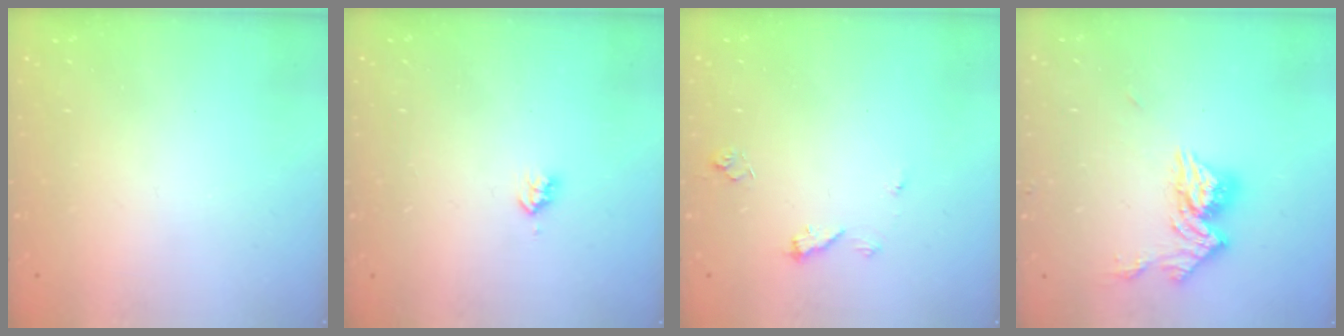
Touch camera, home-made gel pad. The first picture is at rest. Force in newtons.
{"total": 3.1, "press": 3.1, "slide": 0.4}
{"total": 7.0, "press": 7.0, "slide": 0.7}
{"total": 11.7, "press": 11.7, "slide": 0.8}